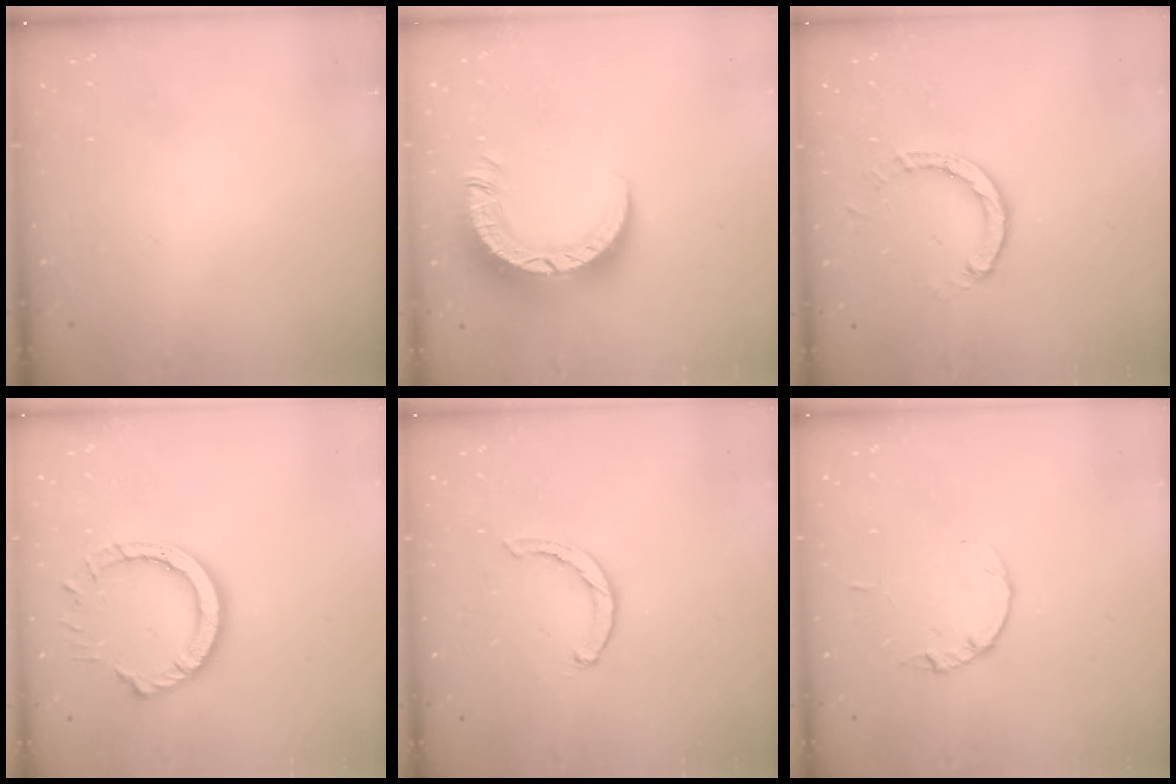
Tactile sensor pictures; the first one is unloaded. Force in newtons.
{"total": 10.0, "press": 10.0, "slide": 1.1}
{"total": 3.2, "press": 3.2, "slide": 0.2}
{"total": 10.6, "press": 10.6, "slide": 0.9}
{"total": 1.5, "press": 1.5, "slide": 0.3}
{"total": 2.8, "press": 2.8, "slide": 0.4}